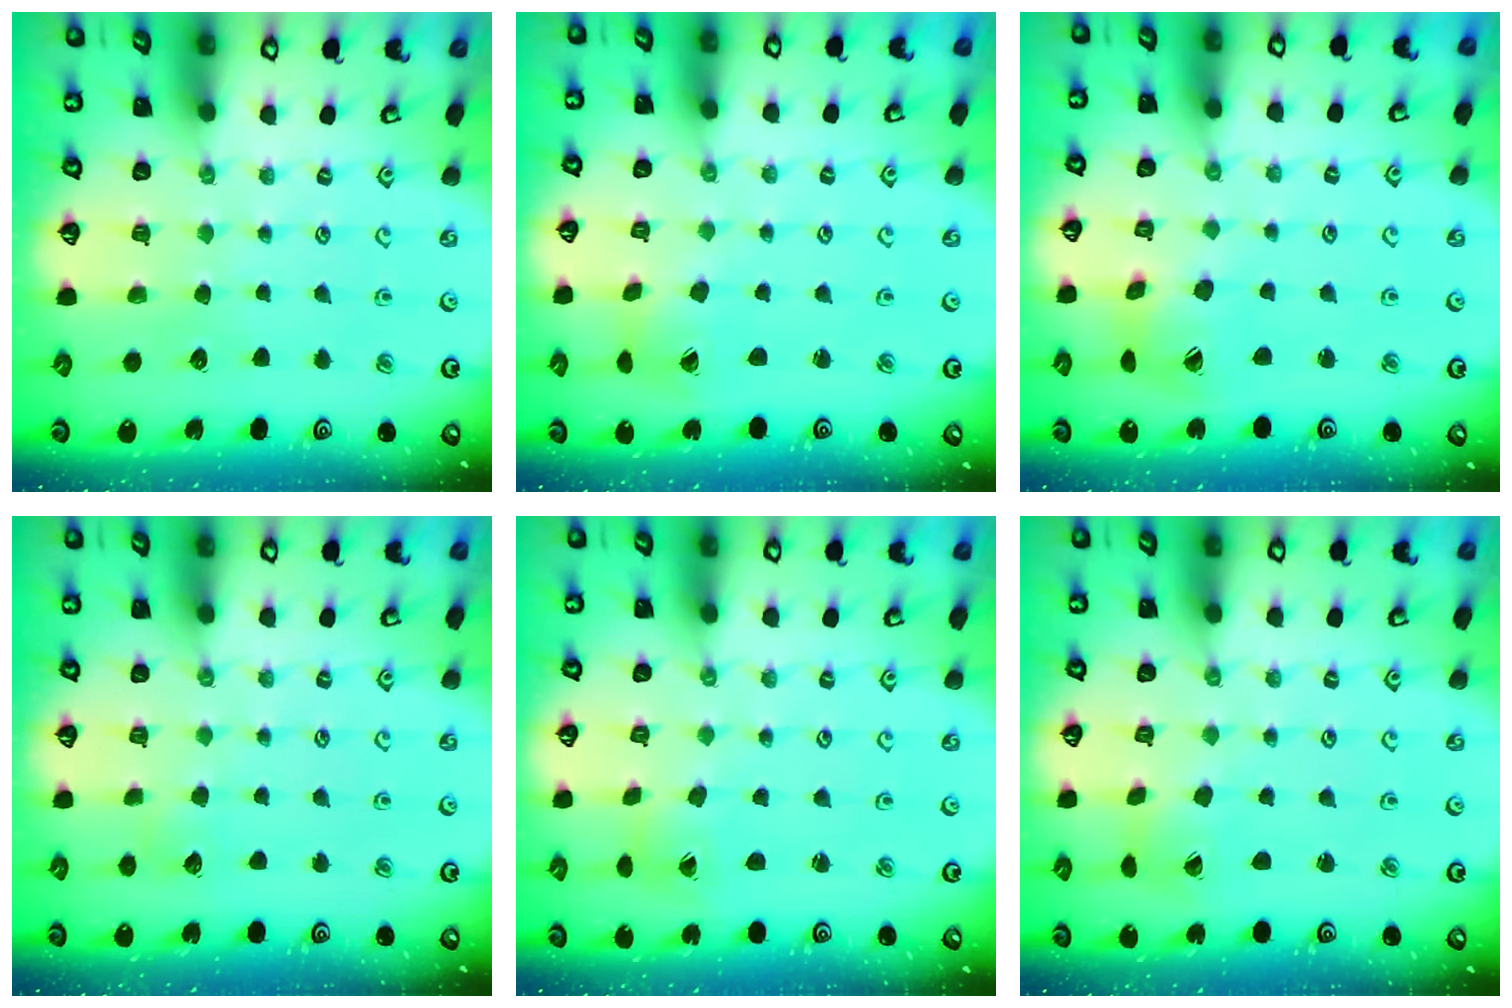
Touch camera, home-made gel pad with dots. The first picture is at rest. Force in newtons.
{"total": 3.0, "press": 2.9, "slide": 0.5}
{"total": 9.0, "press": 8.9, "slide": 1.1}
{"total": 2.7, "press": 2.7, "slide": 0.3}
{"total": 1.0, "press": 1.0, "slide": 0.1}
{"total": 2.0, "press": 2.0, "slide": 0.4}